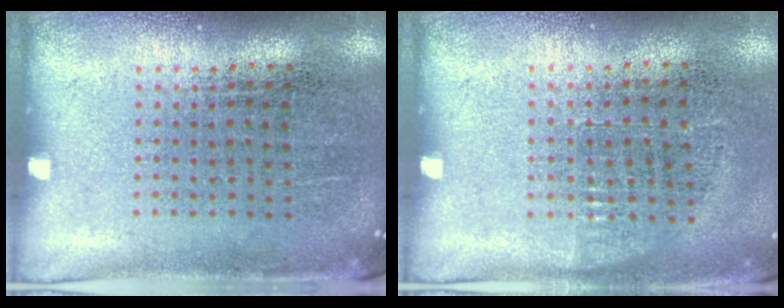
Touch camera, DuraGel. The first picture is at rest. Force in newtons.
{"total": 0.6, "press": 0.6, "slide": 0.3}